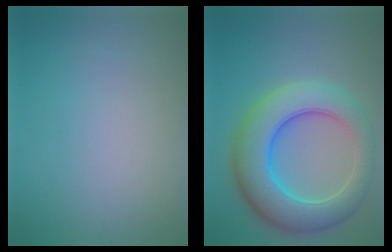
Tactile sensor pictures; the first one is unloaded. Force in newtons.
{"total": 9.4, "press": 9.4, "slide": 0.2}